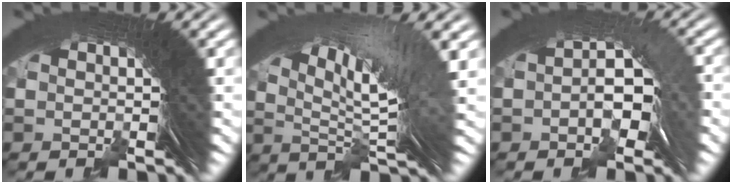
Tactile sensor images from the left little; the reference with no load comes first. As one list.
[{"total": 7.2, "force": [2.7, 1.5, 6.6], "torque": [-0.091, 0.014, 0.040]}, {"total": 3.3, "force": [-0.2, 1.5, 2.9], "torque": [-0.052, 0.001, -0.001]}]